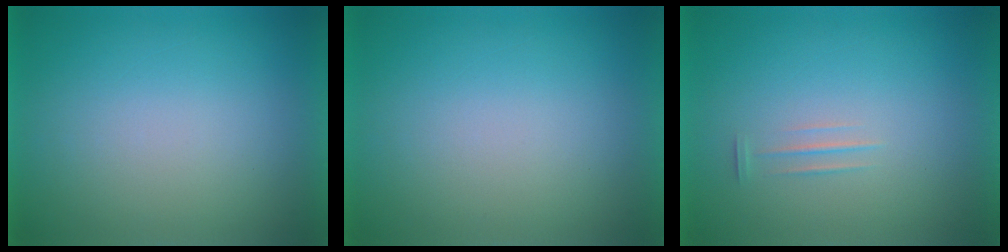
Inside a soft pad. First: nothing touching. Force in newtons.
{"total": 0.0}
{"total": 1.1}